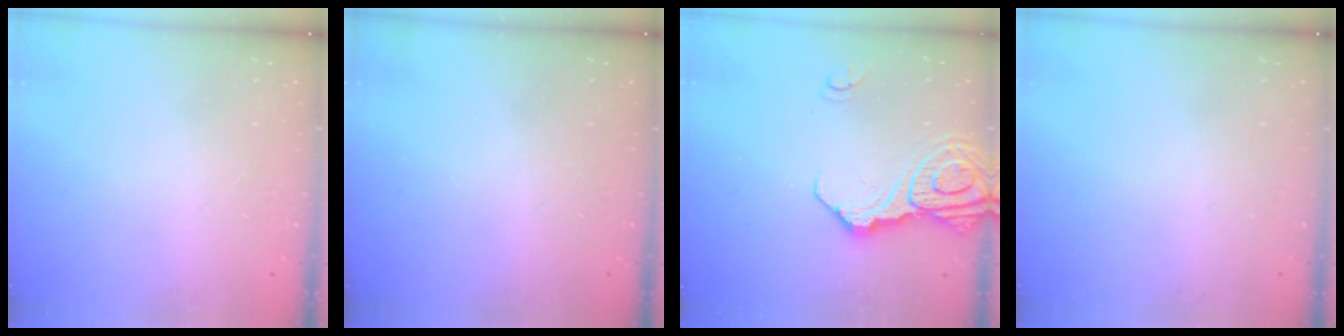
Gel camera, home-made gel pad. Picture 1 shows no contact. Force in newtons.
{"total": 0.0}
{"total": 15.6, "press": 15.5, "slide": 1.9}
{"total": 0.0}